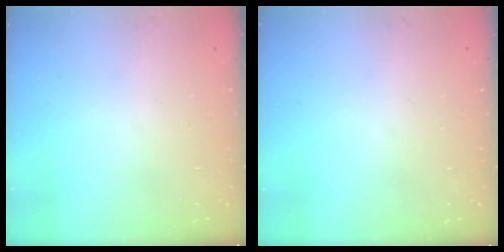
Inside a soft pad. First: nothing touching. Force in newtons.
{"total": 0.0}